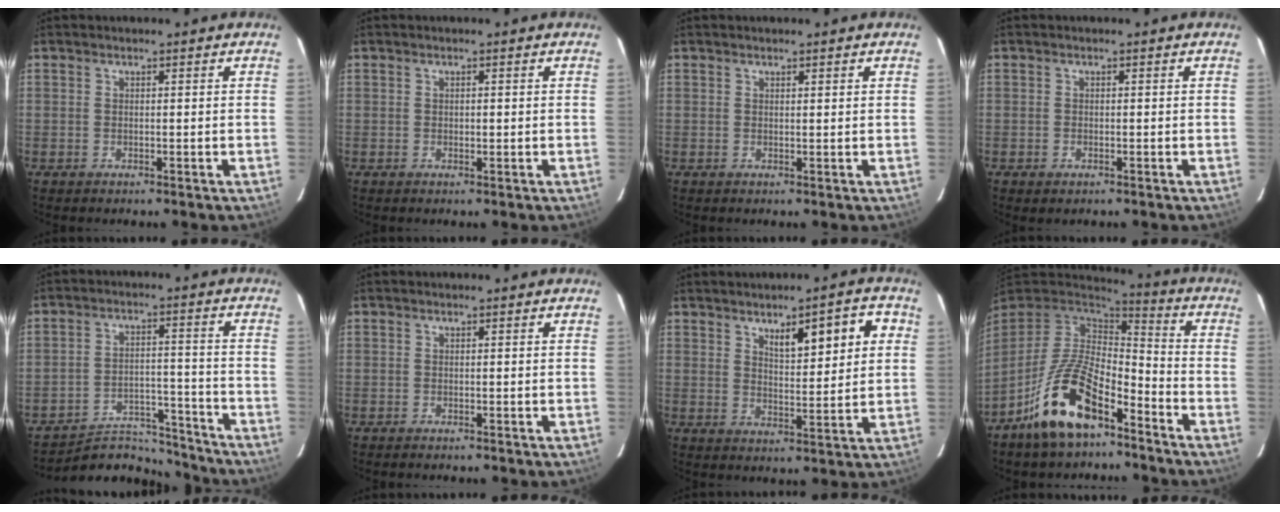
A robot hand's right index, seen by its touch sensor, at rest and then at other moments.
{"total": 0.7, "force": [0.0, 0.3, 0.6], "torque": [-0.010, 0.000, 0.001]}
{"total": 0.6, "force": [0.5, 0.0, 0.4], "torque": [-0.007, 0.003, 0.009]}
{"total": 1.0, "force": [-0.5, 0.5, 0.6], "torque": [-0.014, -0.001, -0.001]}
{"total": 9.8, "force": [-9.5, 2.3, -0.9], "torque": [0.022, 0.039, -0.146]}
{"total": 0.9, "force": [-0.8, 0.1, 0.5], "torque": [-0.007, -0.002, -0.009]}
{"total": 8.4, "force": [3.6, 2.1, 7.3], "torque": [-0.107, 0.011, 0.057]}
{"total": 14.8, "force": [-8.8, 5.3, 10.6], "torque": [-0.214, 0.004, -0.163]}